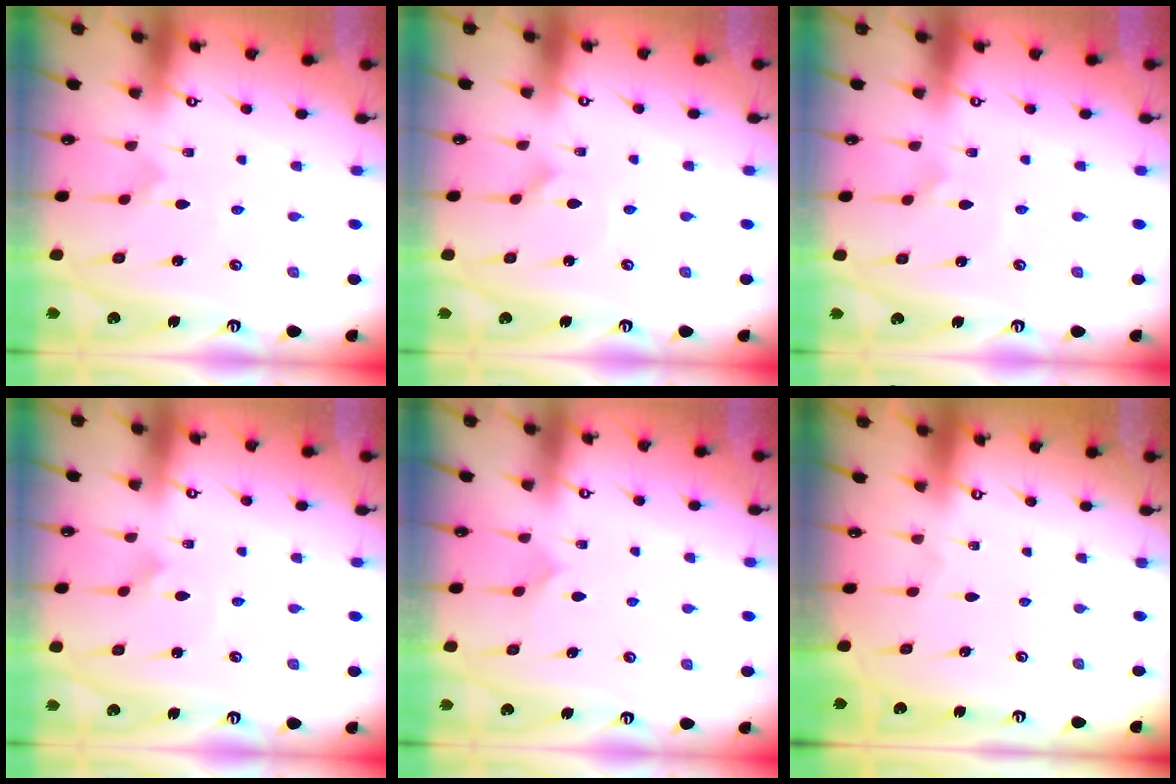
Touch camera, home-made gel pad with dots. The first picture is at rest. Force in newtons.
{"total": 0.9, "press": 0.9, "slide": 0.0}
{"total": 2.2, "press": 2.2, "slide": 0.1}
{"total": 1.7, "press": 1.7, "slide": 0.0}
{"total": 3.9, "press": 3.8, "slide": 0.4}
{"total": 0.0}